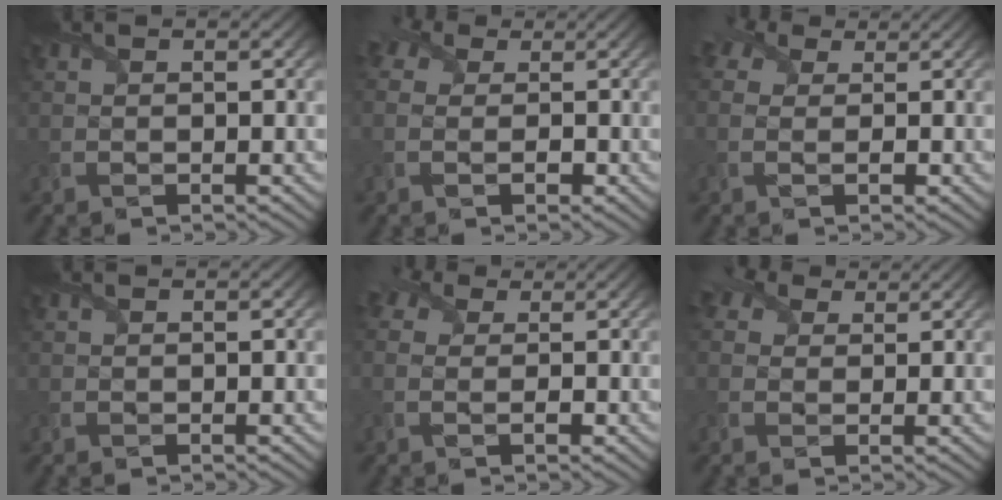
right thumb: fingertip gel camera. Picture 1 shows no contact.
{"total": 5.7, "force": [-0.1, 4.7, 3.3], "torque": [-0.070, 0.005, -0.018]}
{"total": 5.1, "force": [0.7, 3.8, 3.3], "torque": [-0.073, 0.012, 0.002]}
{"total": 0.0}
{"total": 4.9, "force": [0.4, 3.6, 3.2], "torque": [-0.067, 0.010, -0.004]}
{"total": 4.0, "force": [2.1, 2.9, 1.7], "torque": [-0.044, 0.008, 0.029]}